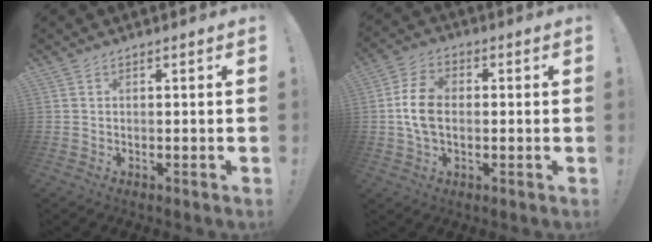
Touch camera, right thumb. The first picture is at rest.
{"total": 9.2, "force": [-0.7, 6.0, 6.9], "torque": [-0.129, 0.006, -0.009]}